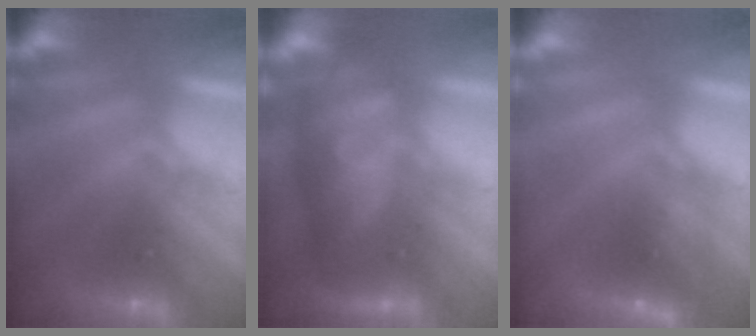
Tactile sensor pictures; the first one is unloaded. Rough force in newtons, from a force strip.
{"total": 4.5}
{"total": 2.3}